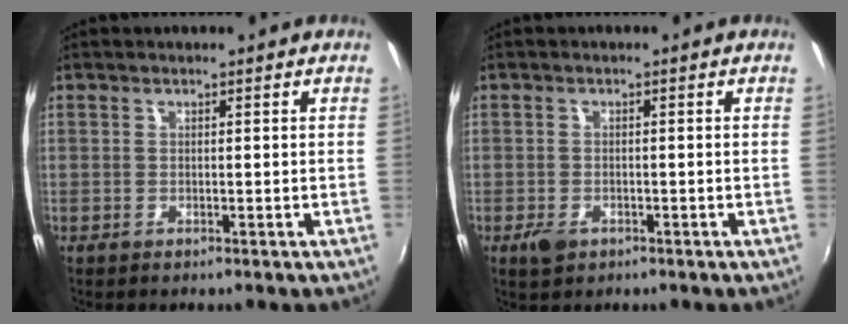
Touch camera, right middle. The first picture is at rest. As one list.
[{"total": 3.0, "force": [-1.6, 1.8, 1.7], "torque": [-0.036, -0.006, -0.029]}]